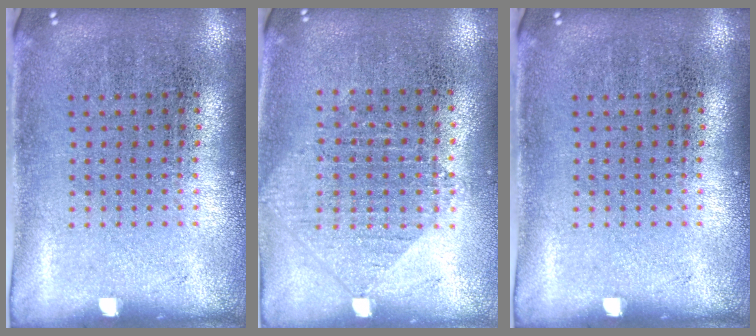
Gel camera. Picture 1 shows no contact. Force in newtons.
{"total": 1.0, "press": 0.9, "slide": 0.4}
{"total": 0.0}